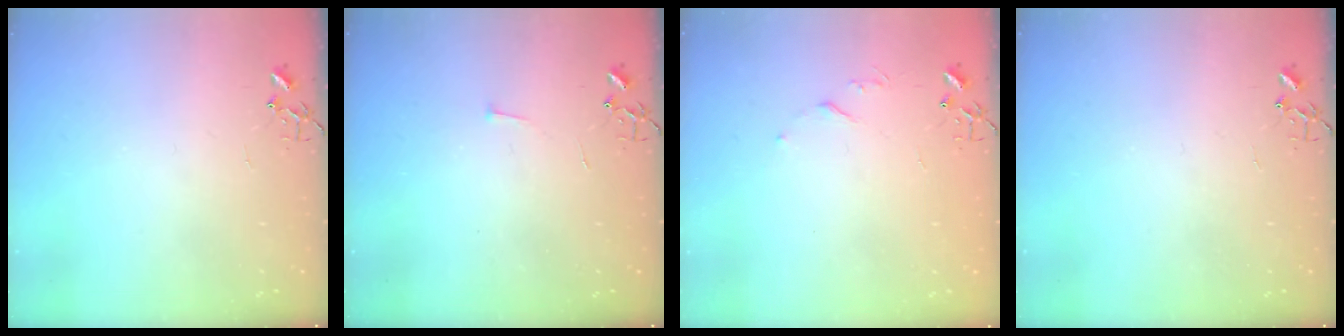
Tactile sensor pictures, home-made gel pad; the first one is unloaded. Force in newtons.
{"total": 3.0, "press": 2.9, "slide": 0.3}
{"total": 3.8, "press": 3.7, "slide": 0.6}
{"total": 0.0}